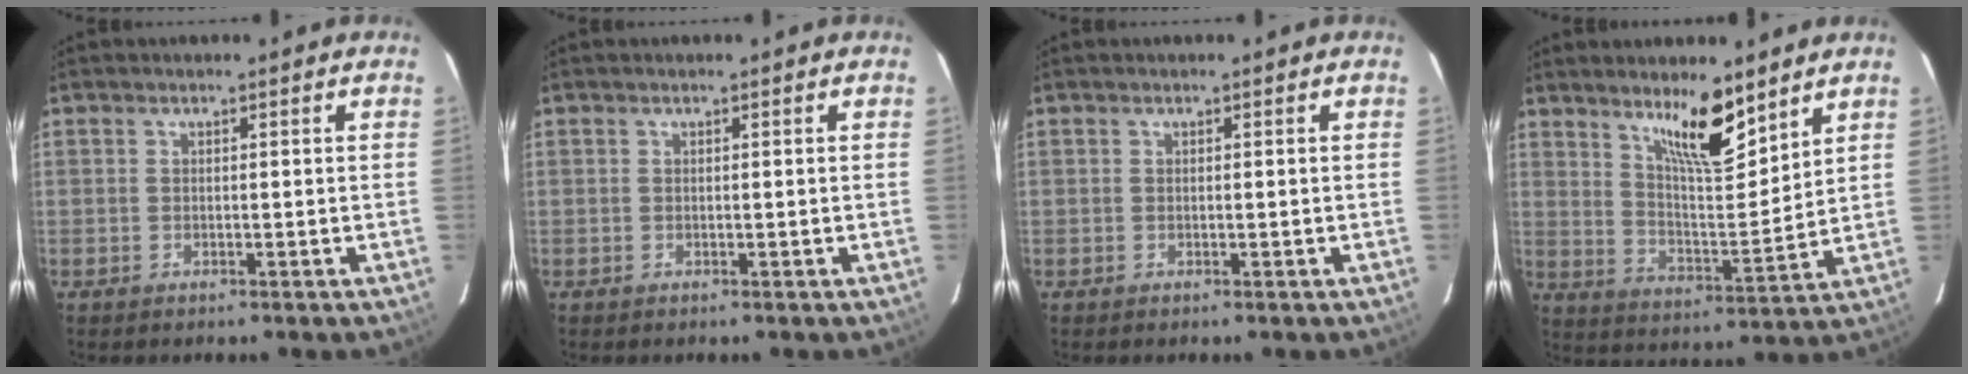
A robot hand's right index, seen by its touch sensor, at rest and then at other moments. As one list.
[{"total": 0.0}, {"total": 0.0}, {"total": 10.5, "force": [7.2, 1.9, 7.3], "torque": [-0.127, -0.011, 0.132]}]